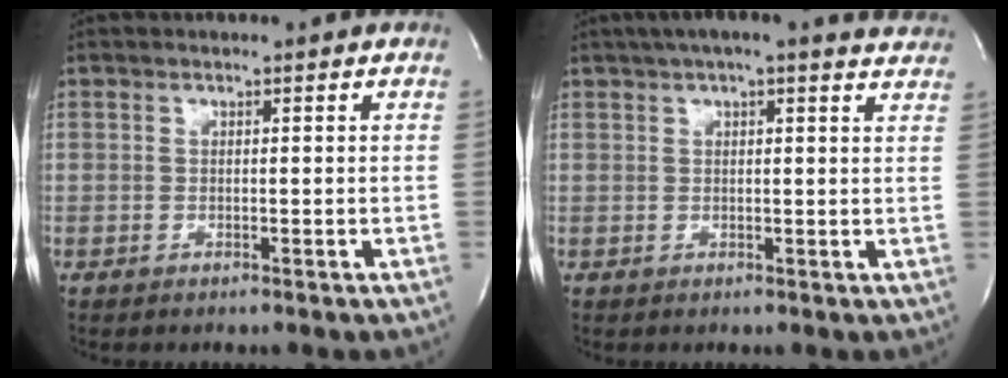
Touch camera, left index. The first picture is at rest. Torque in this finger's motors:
{"motor_torque": [0.56, -0.59, 0.28, 0.07]}